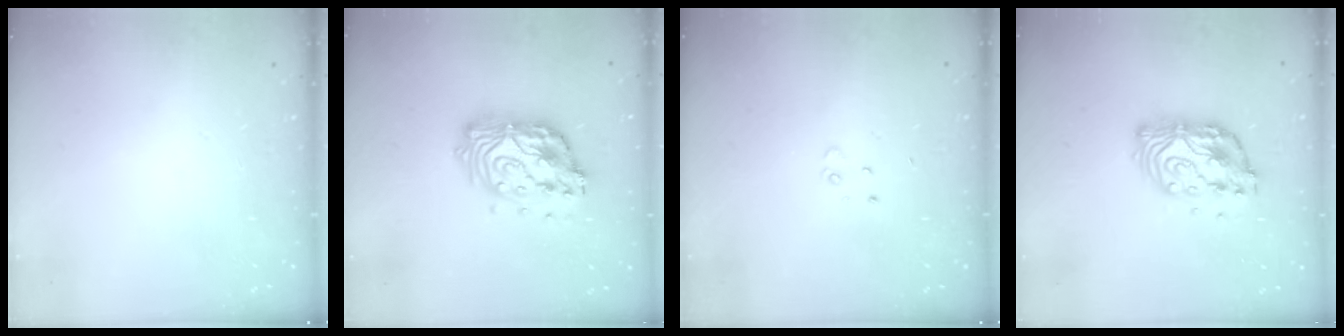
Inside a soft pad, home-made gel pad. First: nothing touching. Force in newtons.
{"total": 15.5, "press": 15.5, "slide": 1.3}
{"total": 3.5, "press": 3.4, "slide": 0.4}
{"total": 11.0, "press": 10.9, "slide": 0.9}